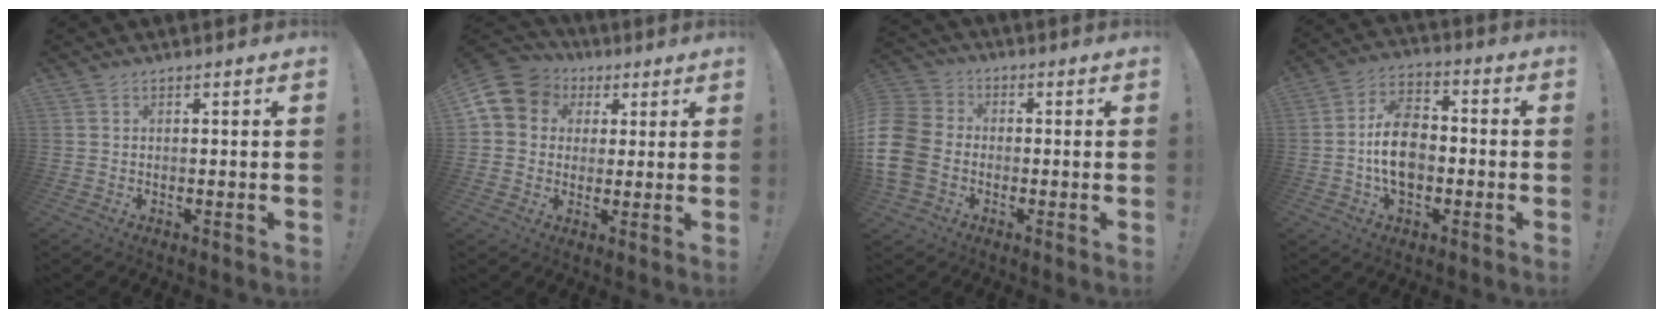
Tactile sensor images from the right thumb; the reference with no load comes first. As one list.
[{"total": 9.9, "force": [2.8, 8.7, 3.6], "torque": [-0.063, -0.006, 0.059]}, {"total": 12.3, "force": [-2.7, 9.7, 7.0], "torque": [-0.149, 0.024, -0.051]}, {"total": 13.5, "force": [-2.2, 9.3, 9.5], "torque": [-0.168, 0.020, -0.039]}]